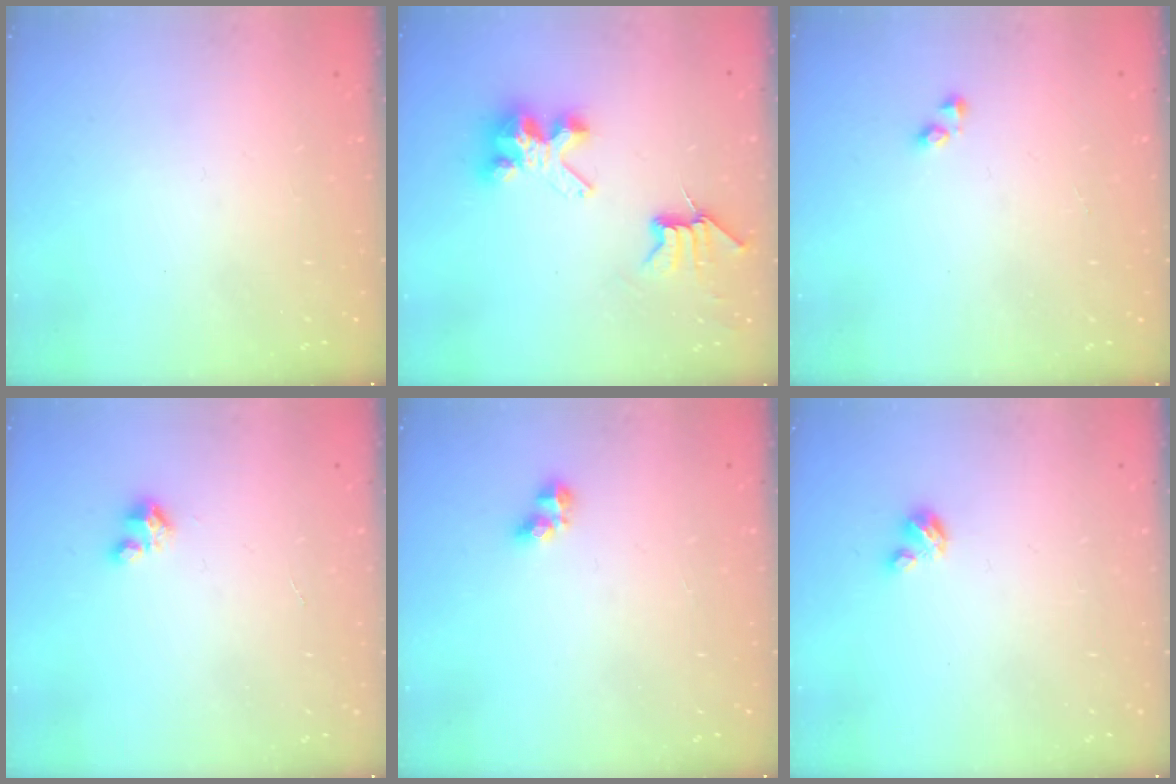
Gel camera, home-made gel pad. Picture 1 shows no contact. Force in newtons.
{"total": 7.7, "press": 7.7, "slide": 0.2}
{"total": 1.8, "press": 1.8, "slide": 0.2}
{"total": 2.4, "press": 2.3, "slide": 0.2}
{"total": 3.6, "press": 3.4, "slide": 1.1}
{"total": 2.9, "press": 2.9, "slide": 0.3}